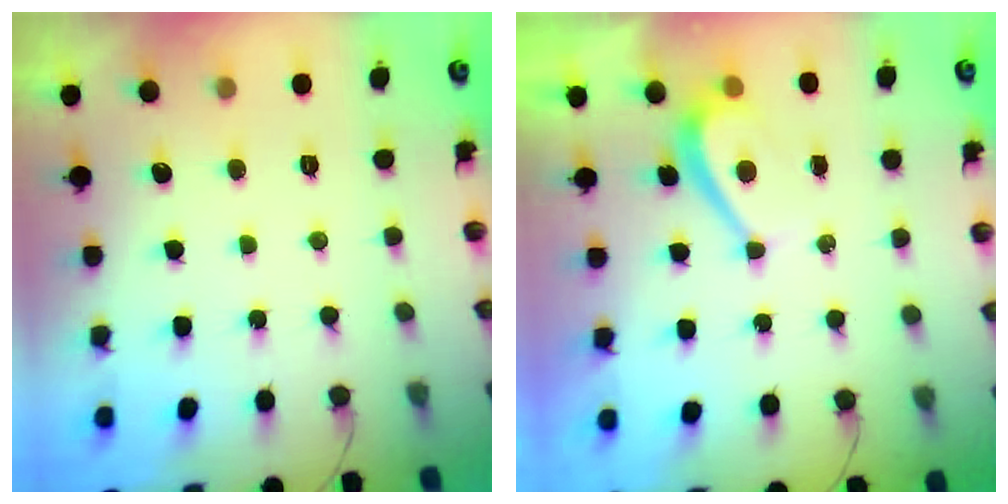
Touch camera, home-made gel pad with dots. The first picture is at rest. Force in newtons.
{"total": 2.2, "press": 2.1, "slide": 0.6}